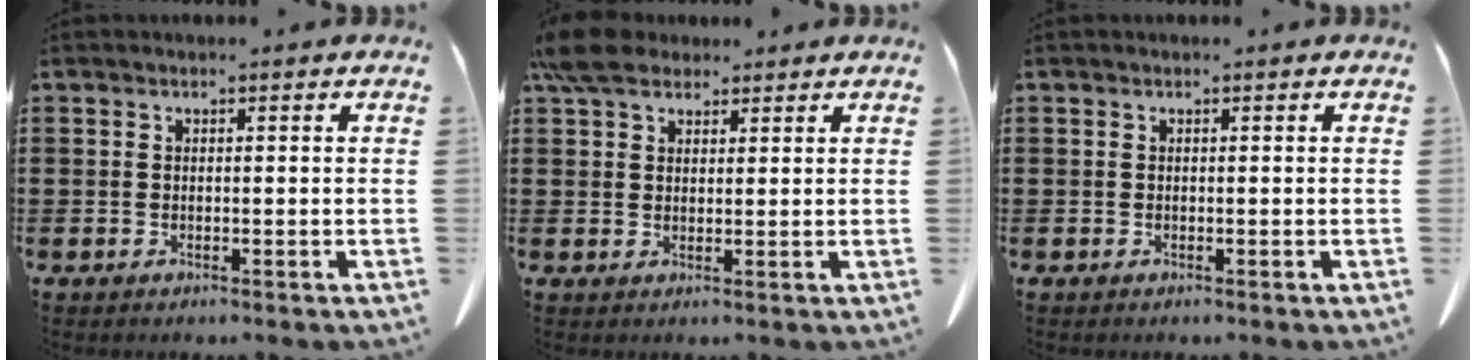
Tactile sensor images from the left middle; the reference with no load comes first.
{"total": 5.7, "force": [4.5, 2.7, 2.3], "torque": [-0.053, 0.001, 0.086]}
{"total": 0.0}